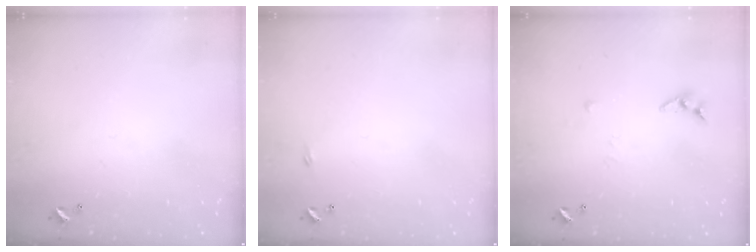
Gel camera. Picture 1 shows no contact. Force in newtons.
{"total": 2.2, "press": 2.1, "slide": 0.4}
{"total": 4.4, "press": 4.4, "slide": 0.3}